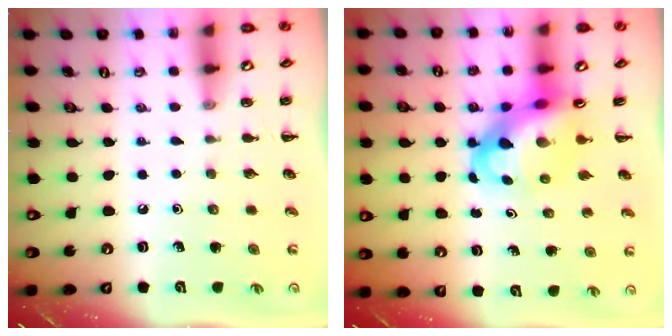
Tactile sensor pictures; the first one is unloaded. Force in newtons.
{"total": 7.4, "press": 7.0, "slide": 2.3}